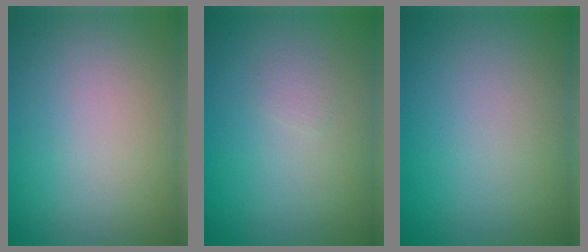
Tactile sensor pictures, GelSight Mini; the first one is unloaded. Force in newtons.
{"total": 0.7, "press": 0.7, "slide": 0.0}
{"total": 0.0}